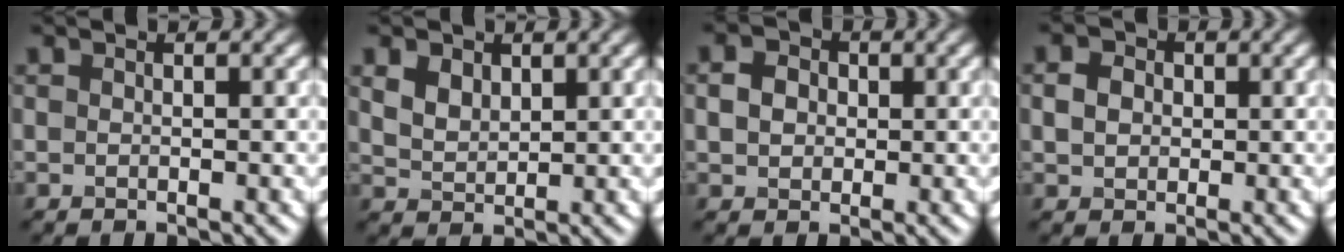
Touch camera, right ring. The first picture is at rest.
{"total": 2.3, "force": [1.3, 1.5, 1.2], "torque": [-0.028, -0.003, 0.027]}
{"total": 2.4, "force": [0.2, 2.0, 1.3], "torque": [-0.024, 0.001, 0.001]}
{"total": 2.1, "force": [0.2, 1.8, 1.1], "torque": [-0.022, 0.001, 0.002]}